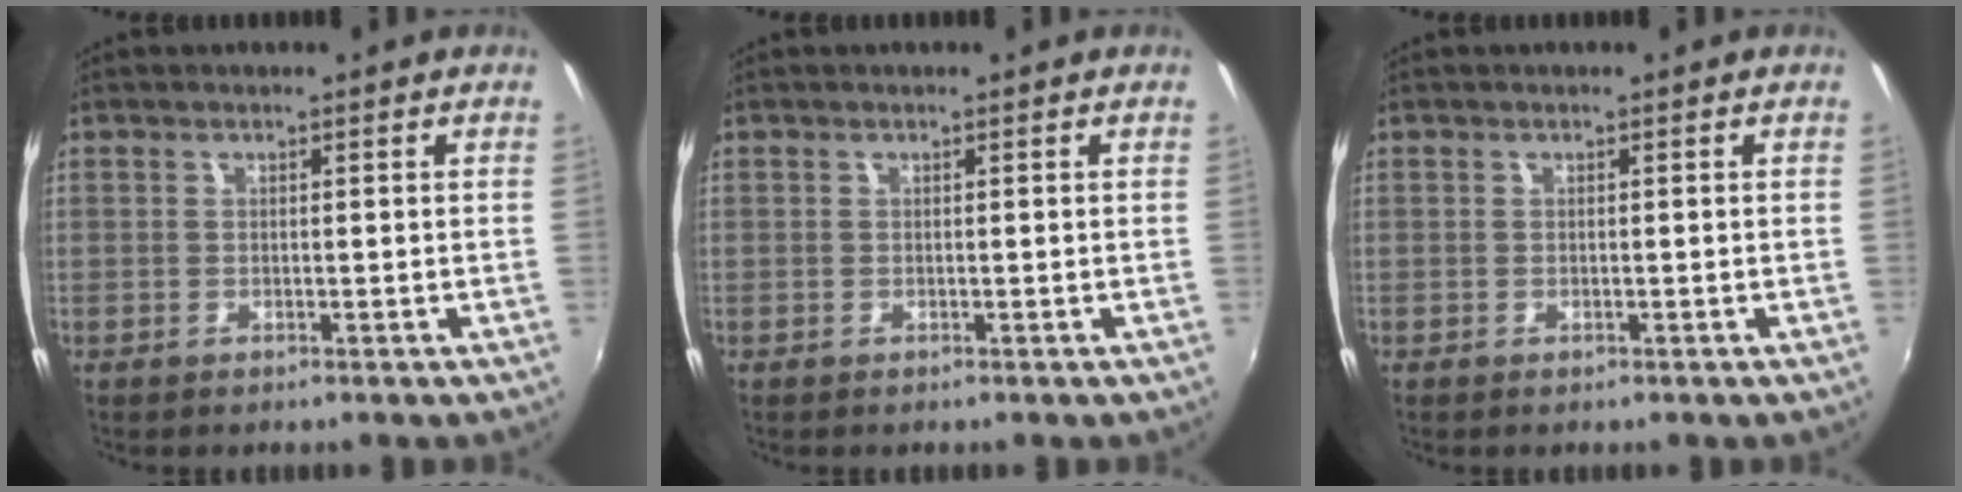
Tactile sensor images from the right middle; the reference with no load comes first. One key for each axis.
{"total": 0.0}
{"total": 0.0}